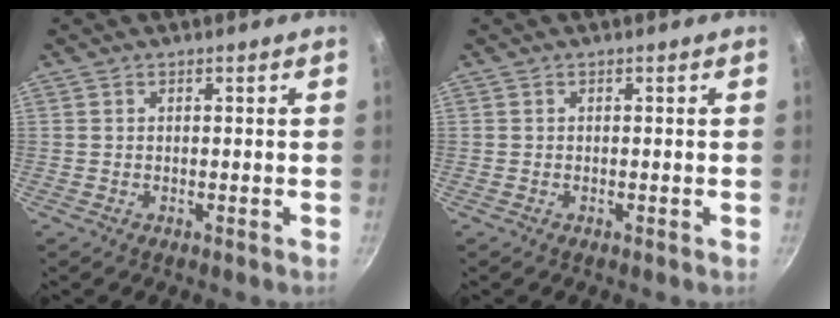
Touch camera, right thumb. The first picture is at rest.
{"total": 0.0}